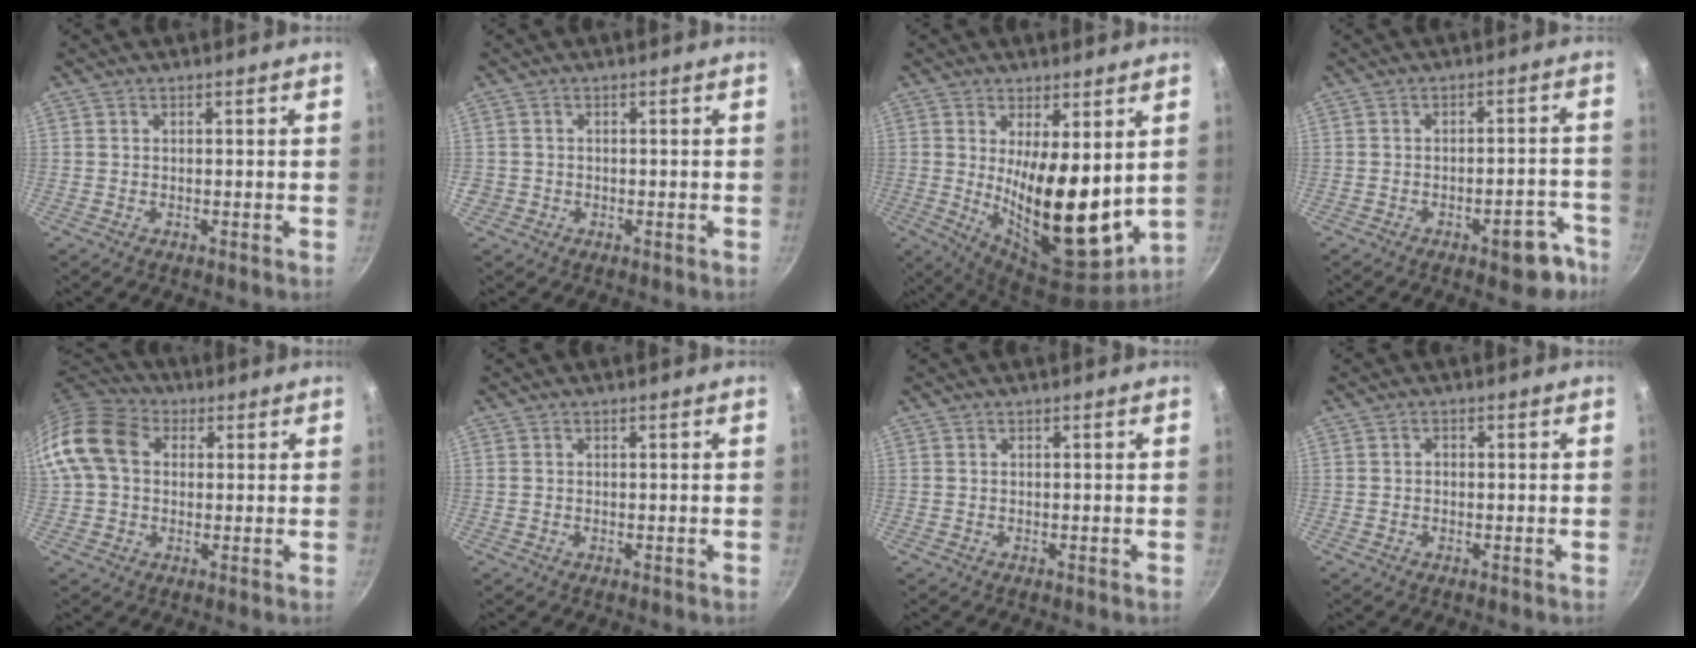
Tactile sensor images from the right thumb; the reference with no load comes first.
{"total": 1.5, "force": [-0.4, 1.4, 0.5], "torque": [-0.010, 0.002, -0.005]}
{"total": 16.9, "force": [2.0, 7.1, 15.2], "torque": [-0.214, -0.049, 0.048]}
{"total": 8.1, "force": [-4.9, 3.6, 5.5], "torque": [-0.021, 0.043, -0.052]}
{"total": 12.2, "force": [1.9, 9.4, 7.6], "torque": [-0.125, 0.025, 0.017]}
{"total": 0.0}
{"total": 0.0}
{"total": 0.9, "force": [0.0, 0.8, 0.5], "torque": [-0.009, 0.007, -0.001]}